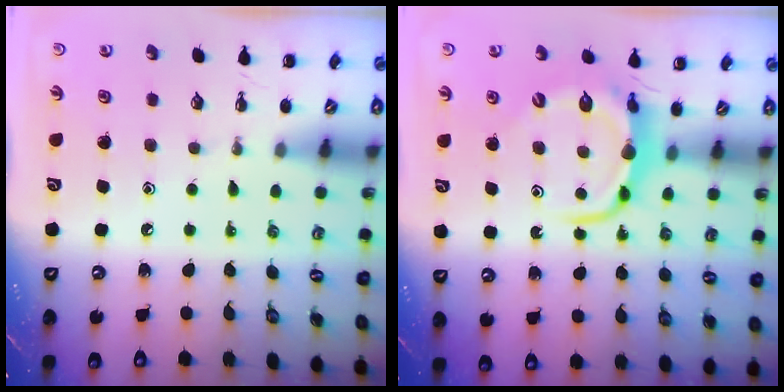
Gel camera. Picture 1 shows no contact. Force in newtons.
{"total": 7.1, "press": 7.0, "slide": 1.0}